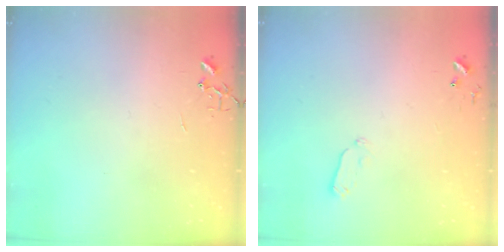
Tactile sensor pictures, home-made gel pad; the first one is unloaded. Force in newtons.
{"total": 4.6, "press": 4.5, "slide": 0.9}